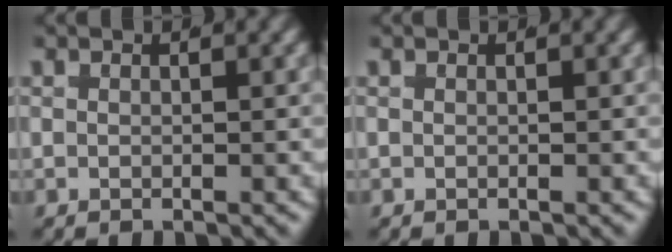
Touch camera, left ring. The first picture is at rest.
{"total": 0.0}